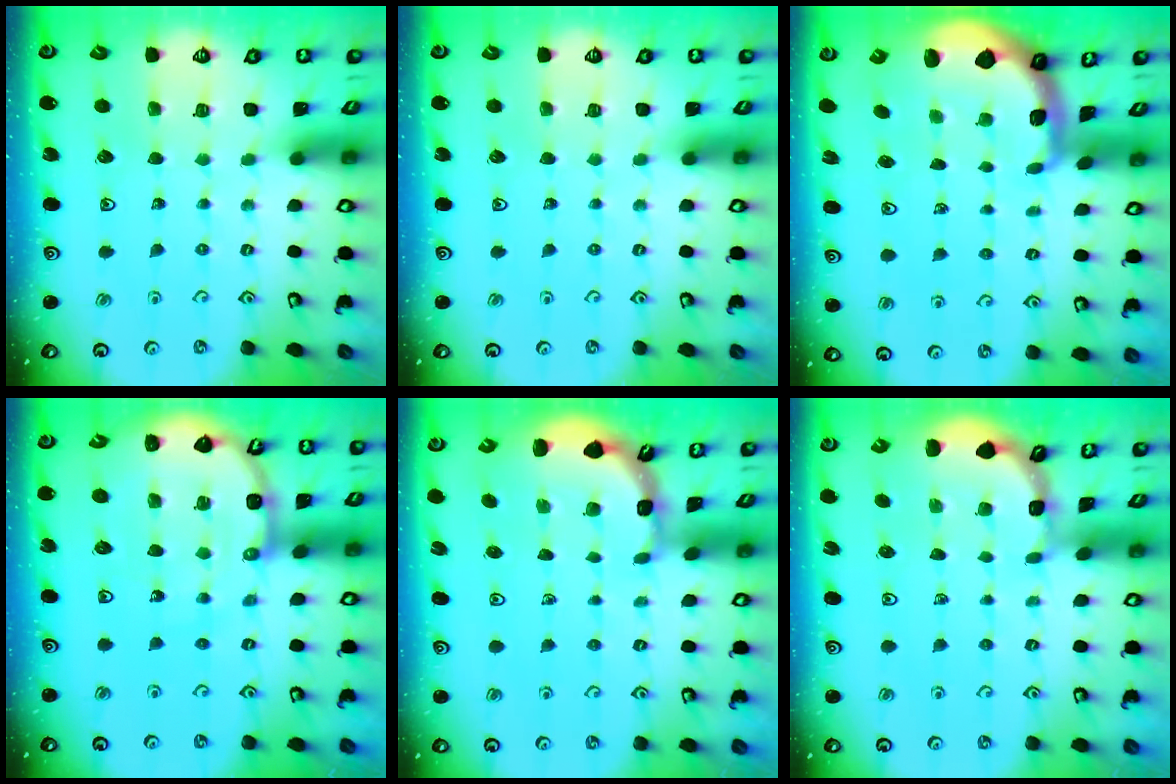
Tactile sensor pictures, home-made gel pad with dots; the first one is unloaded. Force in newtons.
{"total": 0.0}
{"total": 1.5, "press": 1.5, "slide": 0.4}
{"total": 8.6, "press": 8.5, "slide": 0.8}
{"total": 1.5, "press": 1.5, "slide": 0.1}
{"total": 1.2, "press": 1.2, "slide": 0.1}